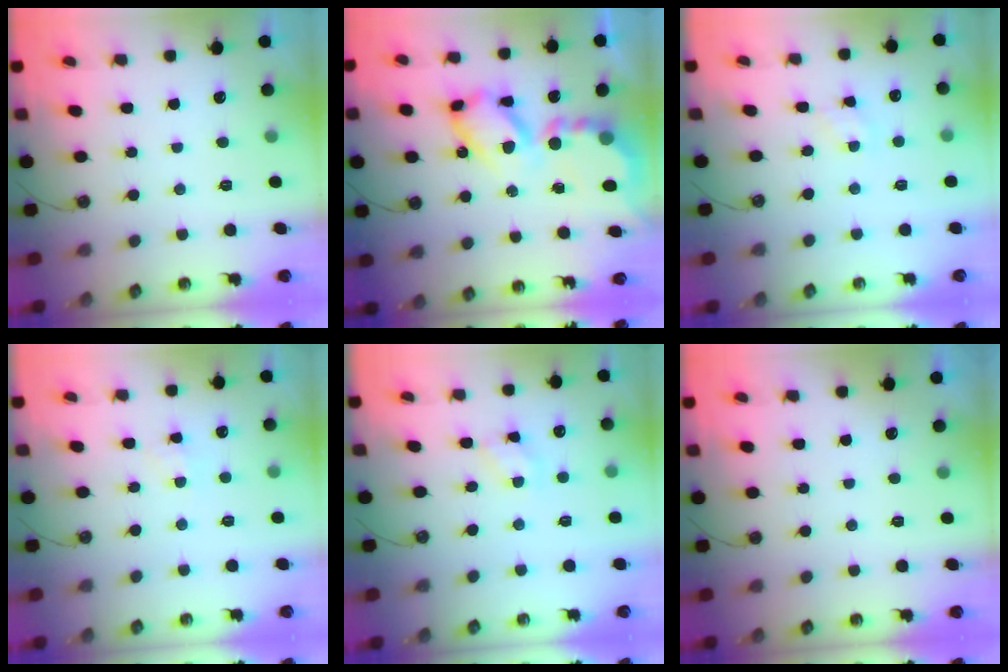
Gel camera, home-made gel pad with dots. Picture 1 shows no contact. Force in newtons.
{"total": 17.2, "press": 17.1, "slide": 1.7}
{"total": 2.4, "press": 2.3, "slide": 0.4}
{"total": 1.9, "press": 1.9, "slide": 0.1}
{"total": 2.9, "press": 2.9, "slide": 0.4}
{"total": 0.0}